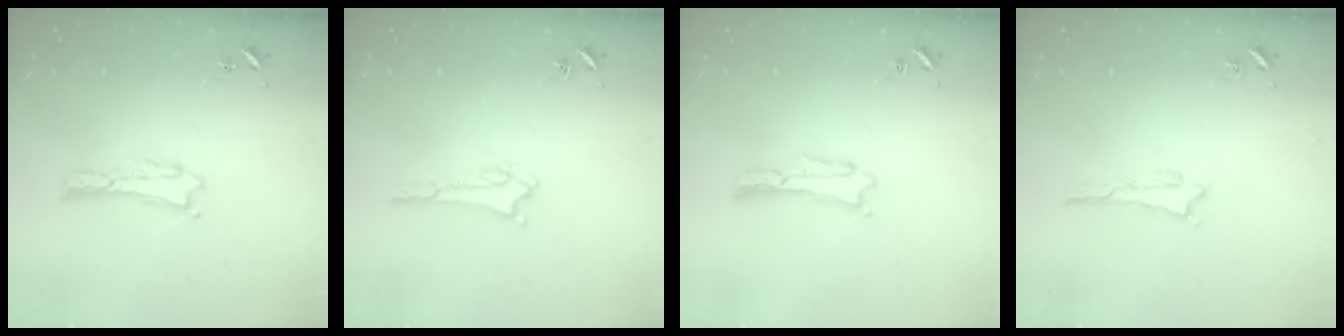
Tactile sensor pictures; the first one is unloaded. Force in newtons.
{"total": 1.8, "press": 1.8, "slide": 0.2}
{"total": 0.7, "press": 0.7, "slide": 0.1}
{"total": 1.1, "press": 1.1, "slide": 0.1}